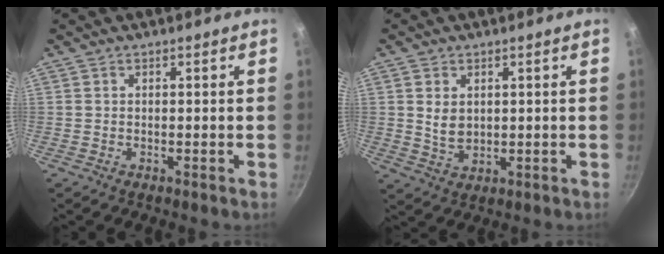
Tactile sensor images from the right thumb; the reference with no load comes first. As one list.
[{"total": 4.7, "force": [1.0, 3.3, 3.2], "torque": [-0.053, -0.012, 0.025]}]